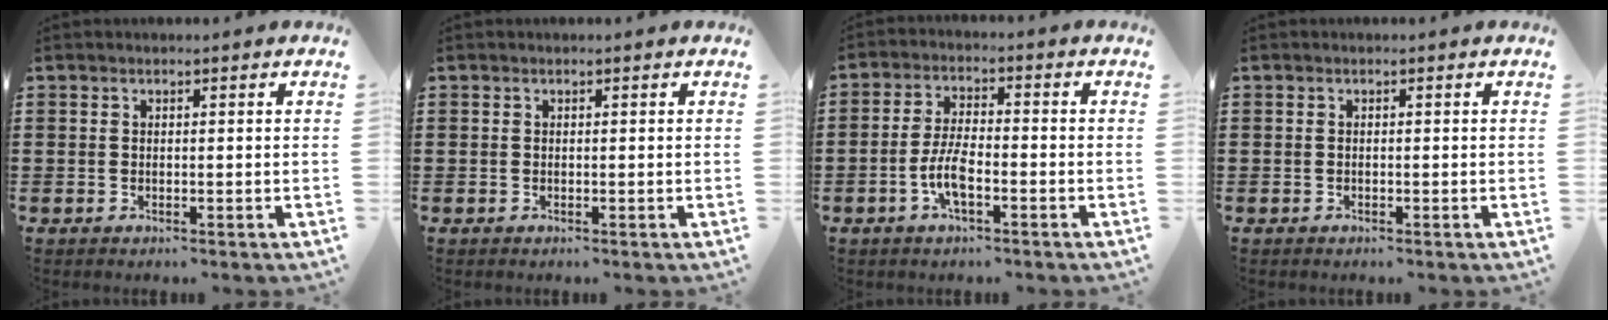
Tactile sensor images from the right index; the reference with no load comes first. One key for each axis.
{"total": 0.0}
{"total": 5.6, "fx": -2.2, "fy": 1.7, "fz": 4.9, "tx": -0.116, "ty": -0.006, "tz": -0.049}
{"total": 0.0}